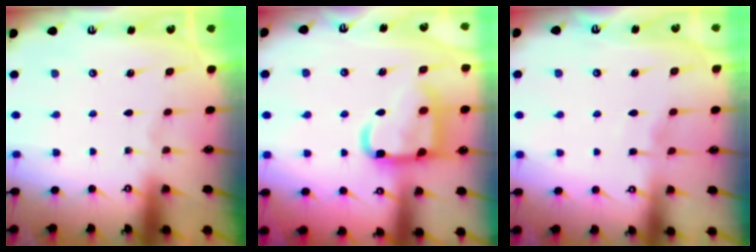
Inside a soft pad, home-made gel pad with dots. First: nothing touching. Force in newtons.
{"total": 16.8, "press": 16.8, "slide": 1.6}
{"total": 3.3, "press": 3.3, "slide": 0.4}